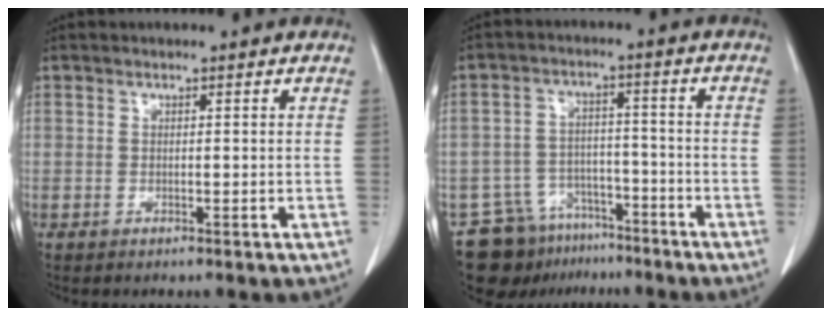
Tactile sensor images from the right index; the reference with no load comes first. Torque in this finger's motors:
{"motor_torque": [-0.05, -0.26, -0.63, -0.21]}